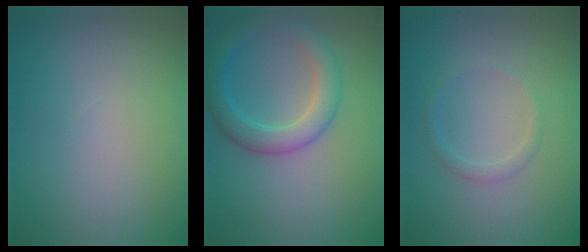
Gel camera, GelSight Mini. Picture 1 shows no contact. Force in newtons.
{"total": 4.0, "press": 4.0, "slide": 0.1}
{"total": 1.0, "press": 1.0, "slide": 0.1}